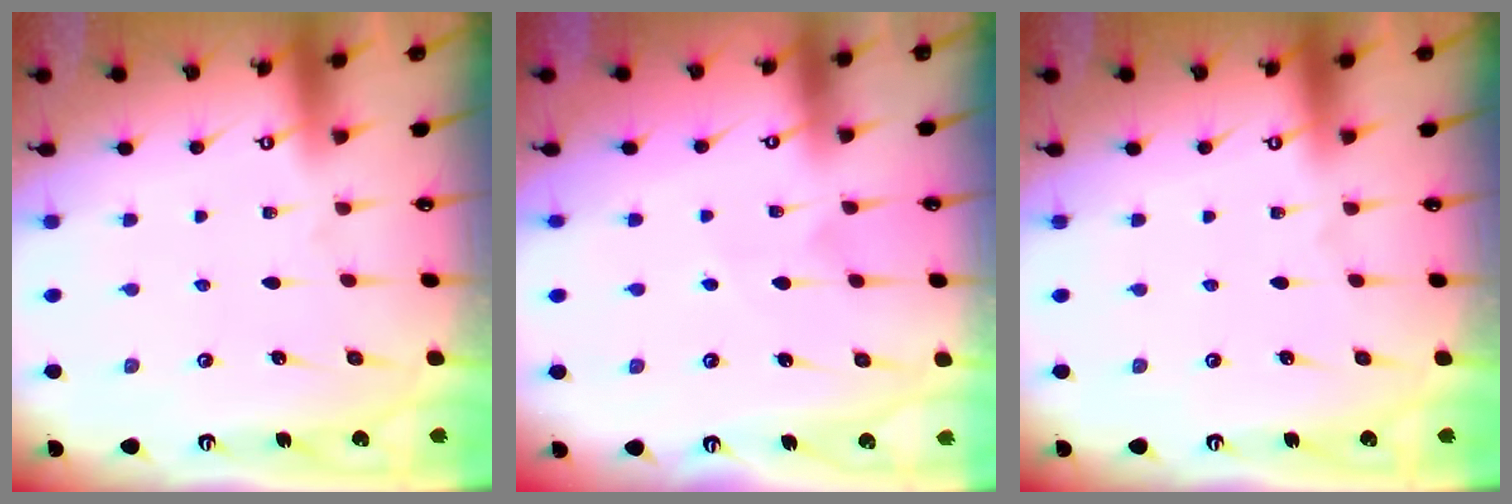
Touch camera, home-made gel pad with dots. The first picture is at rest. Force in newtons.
{"total": 3.4, "press": 3.3, "slide": 0.9}
{"total": 0.0}